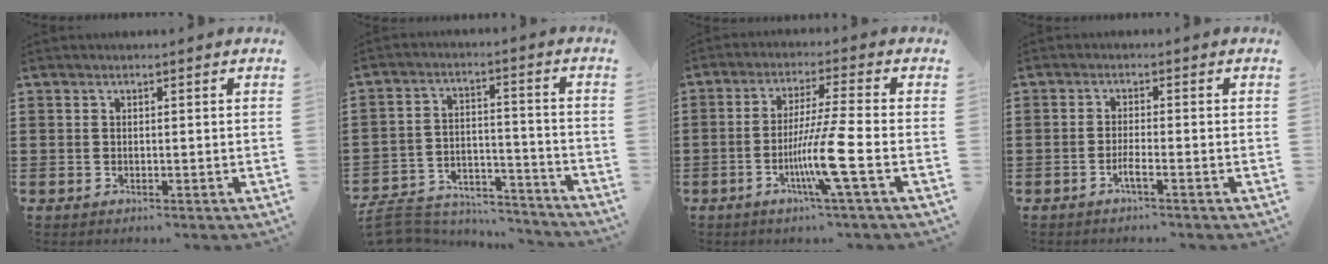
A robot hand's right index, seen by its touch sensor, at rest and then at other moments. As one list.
[{"total": 7.9, "force": [-7.5, 1.8, 1.6], "torque": [-0.036, 0.013, -0.147]}, {"total": 9.4, "force": [-3.3, -0.5, 8.8], "torque": [-0.166, -0.017, -0.065]}, {"total": 2.2, "force": [-1.4, 0.0, 1.7], "torque": [-0.029, -0.002, -0.025]}]